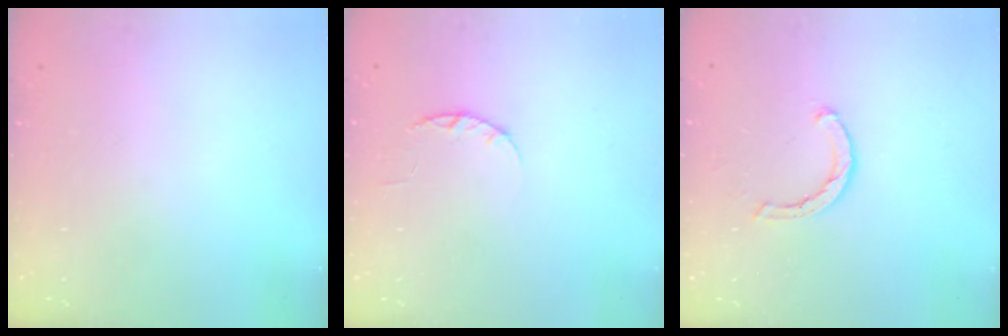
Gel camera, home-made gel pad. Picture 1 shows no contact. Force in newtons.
{"total": 2.4, "press": 2.3, "slide": 0.4}
{"total": 2.1, "press": 2.1, "slide": 0.1}